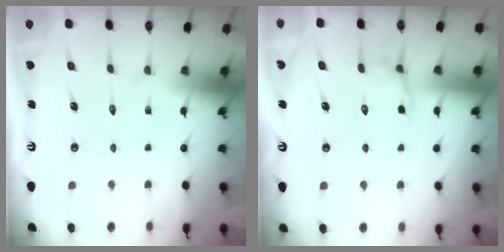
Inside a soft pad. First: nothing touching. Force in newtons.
{"total": 6.2, "press": 5.9, "slide": 2.1}